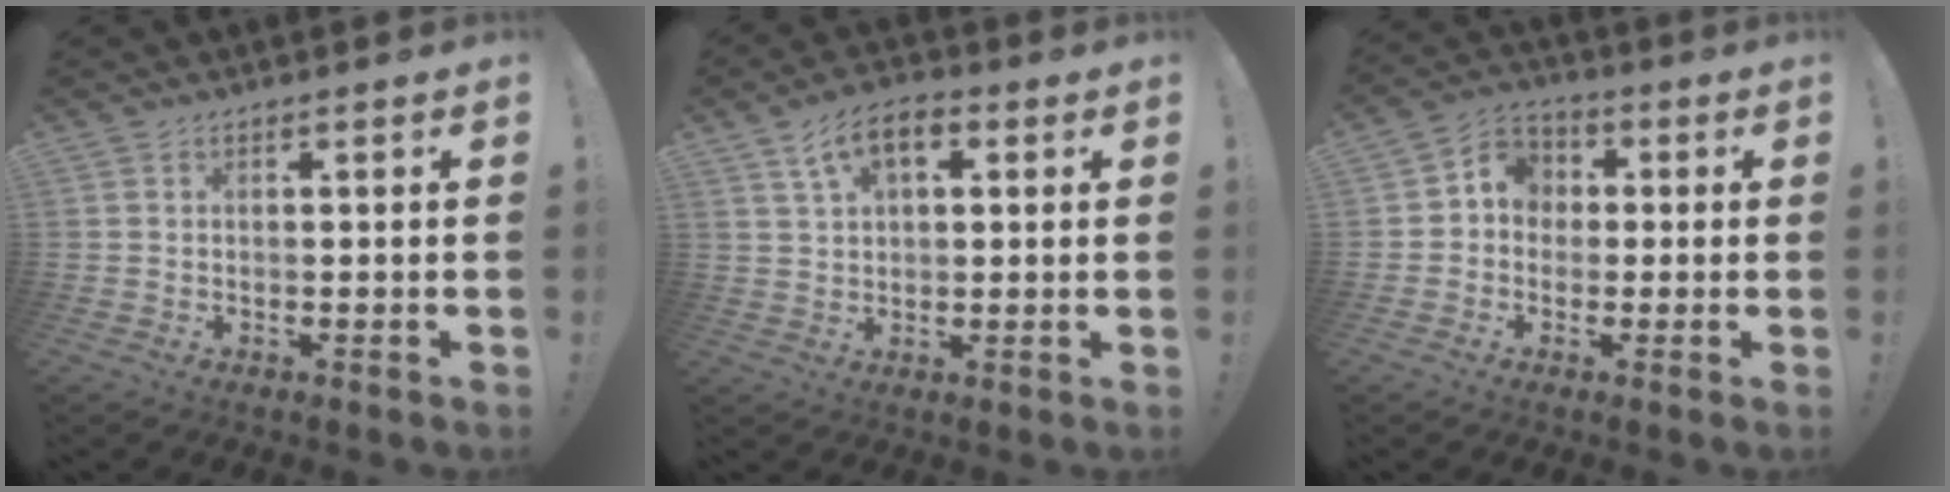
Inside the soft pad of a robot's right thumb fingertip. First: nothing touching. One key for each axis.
{"total": 9.1, "fx": 3.8, "fy": 5.0, "fz": 6.6, "tx": -0.100, "ty": -0.001, "tz": 0.070}
{"total": 7.1, "fx": -0.8, "fy": 6.4, "fz": 2.9, "tx": -0.040, "ty": 0.017, "tz": -0.008}